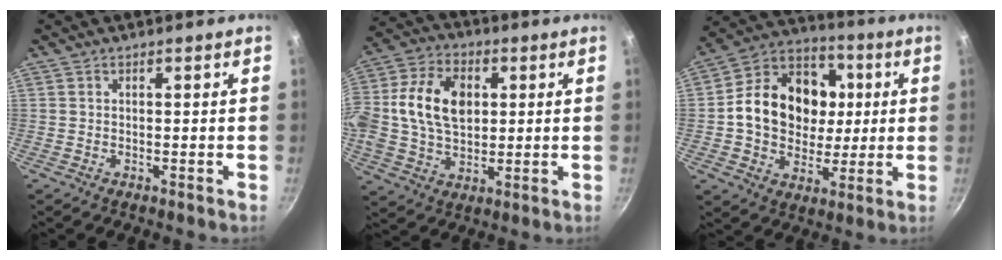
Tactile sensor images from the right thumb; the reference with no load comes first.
{"total": 16.1, "force": [2.3, 11.0, 11.5], "torque": [-0.201, 0.015, 0.030]}
{"total": 19.1, "force": [1.6, 15.4, 11.1], "torque": [-0.157, 0.022, 0.019]}